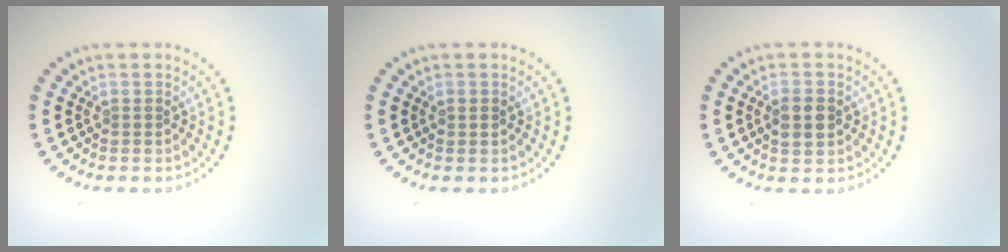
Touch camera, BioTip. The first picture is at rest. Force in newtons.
{"total": 0.8, "press": 0.8, "slide": 0.3}
{"total": 2.2, "press": 2.2, "slide": 0.2}